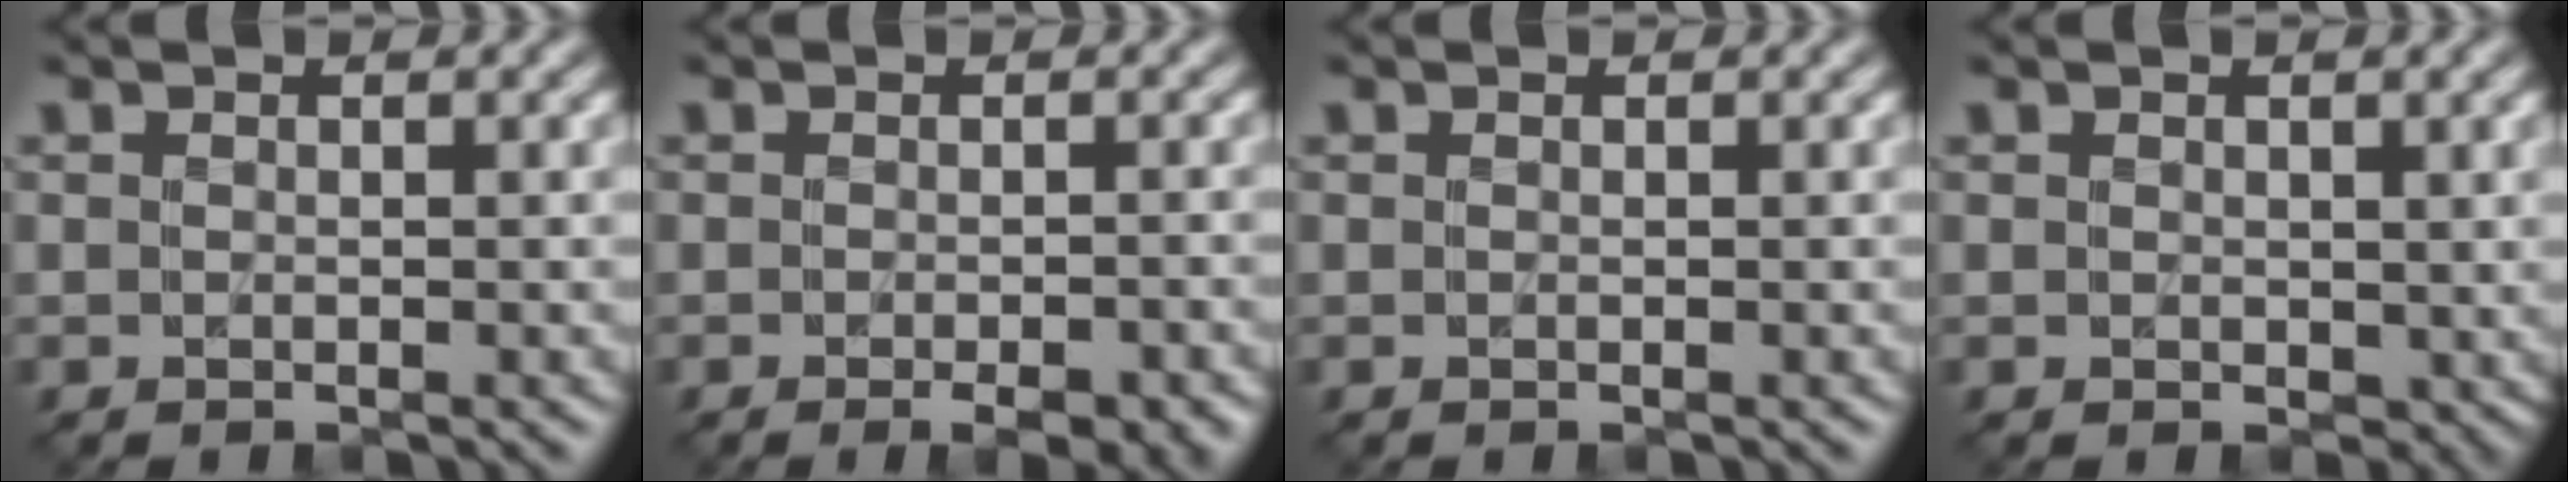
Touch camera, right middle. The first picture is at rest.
{"total": 3.7, "force": [-2.0, 1.3, 2.8], "torque": [-0.036, -0.002, -0.013]}
{"total": 0.0}
{"total": 1.5, "force": [0.7, 1.0, 0.8], "torque": [-0.013, -0.003, 0.015]}